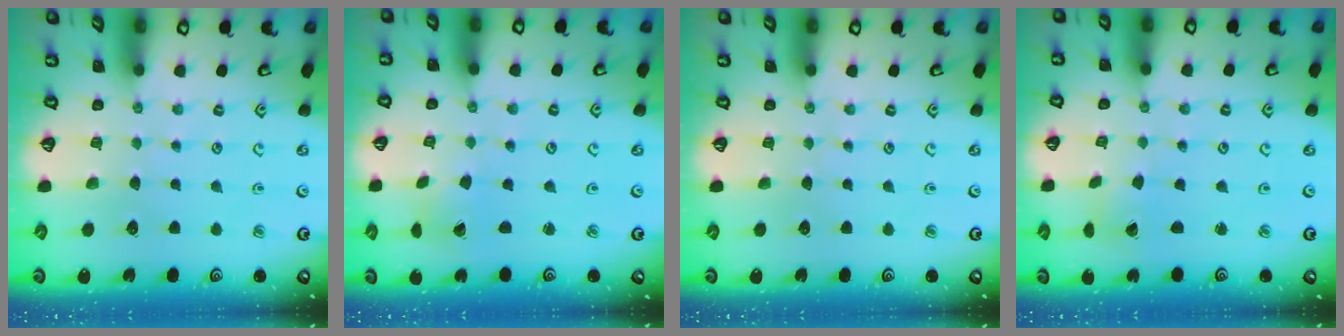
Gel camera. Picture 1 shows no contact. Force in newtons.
{"total": 2.1, "press": 2.1, "slide": 0.3}
{"total": 0.0}
{"total": 1.9, "press": 1.9, "slide": 0.0}